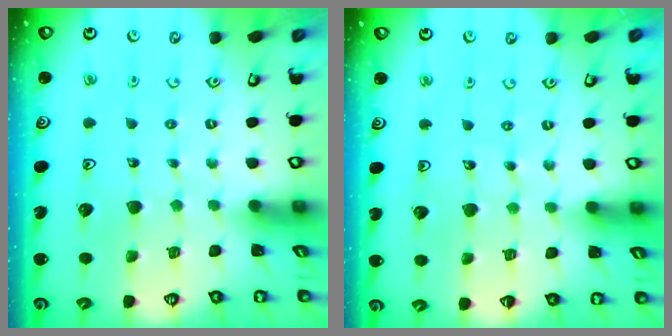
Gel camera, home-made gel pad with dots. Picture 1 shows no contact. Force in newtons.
{"total": 4.4, "press": 4.0, "slide": 1.9}